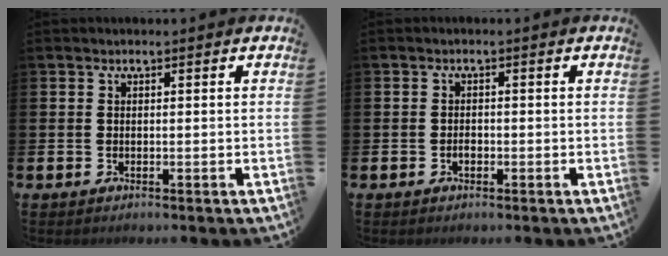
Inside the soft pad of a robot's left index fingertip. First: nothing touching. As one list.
[{"total": 1.2, "force": [-0.5, 0.7, 0.8], "torque": [-0.012, 0.001, -0.011]}]